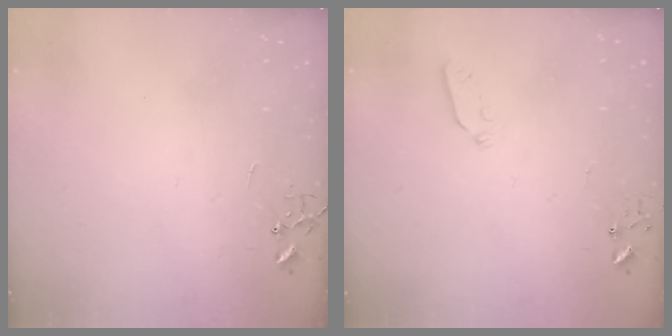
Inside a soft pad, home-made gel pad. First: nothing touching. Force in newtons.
{"total": 3.5, "press": 3.3, "slide": 1.0}